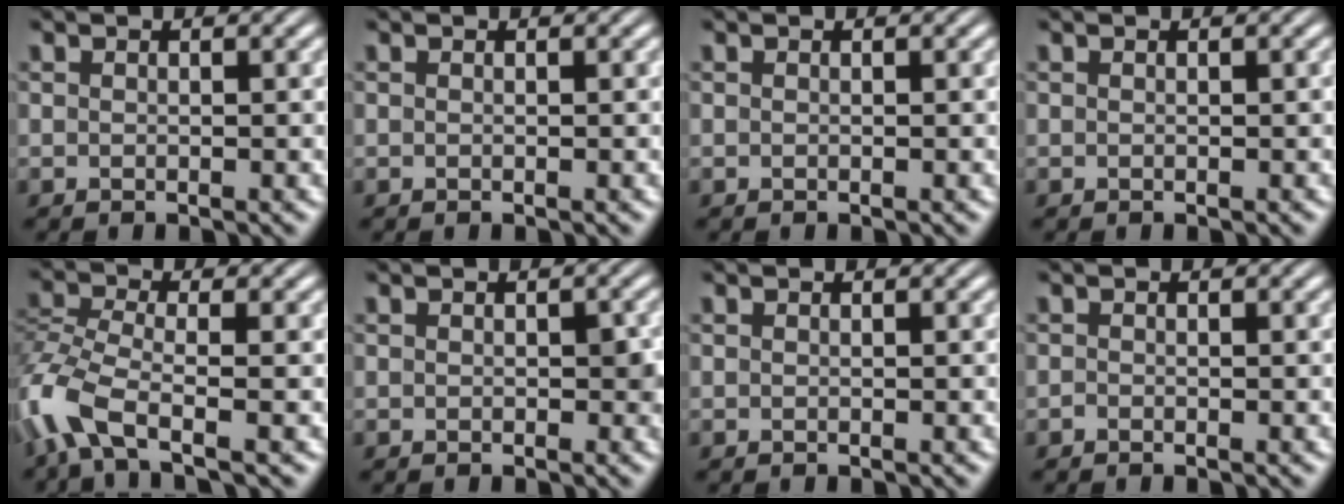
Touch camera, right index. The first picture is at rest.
{"total": 0.0}
{"total": 0.0}
{"total": 0.0}
{"total": 4.8, "force": [-2.1, 2.5, 3.5], "torque": [-0.113, -0.034, -0.021]}
{"total": 0.9, "force": [-0.2, 0.5, 0.7], "torque": [-0.012, -0.010, 0.001]}
{"total": 0.0}
{"total": 0.5, "force": [-0.5, -0.1, 0.0], "torque": [-0.003, -0.008, -0.007]}